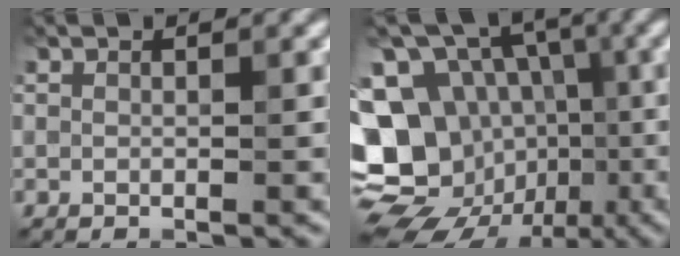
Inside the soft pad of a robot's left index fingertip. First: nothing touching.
{"total": 17.5, "force": [-4.0, 14.9, 8.3], "torque": [-0.173, -0.006, -0.061]}